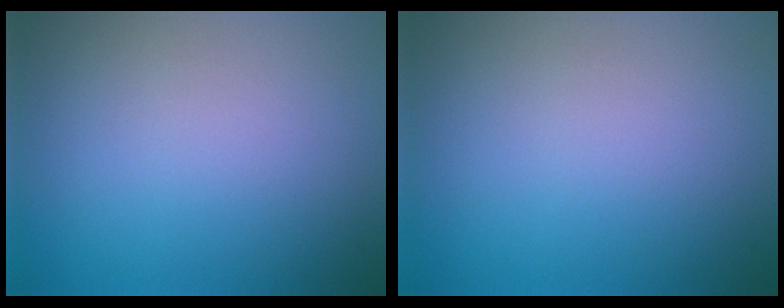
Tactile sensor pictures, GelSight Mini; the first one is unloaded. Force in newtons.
{"total": 0.0}